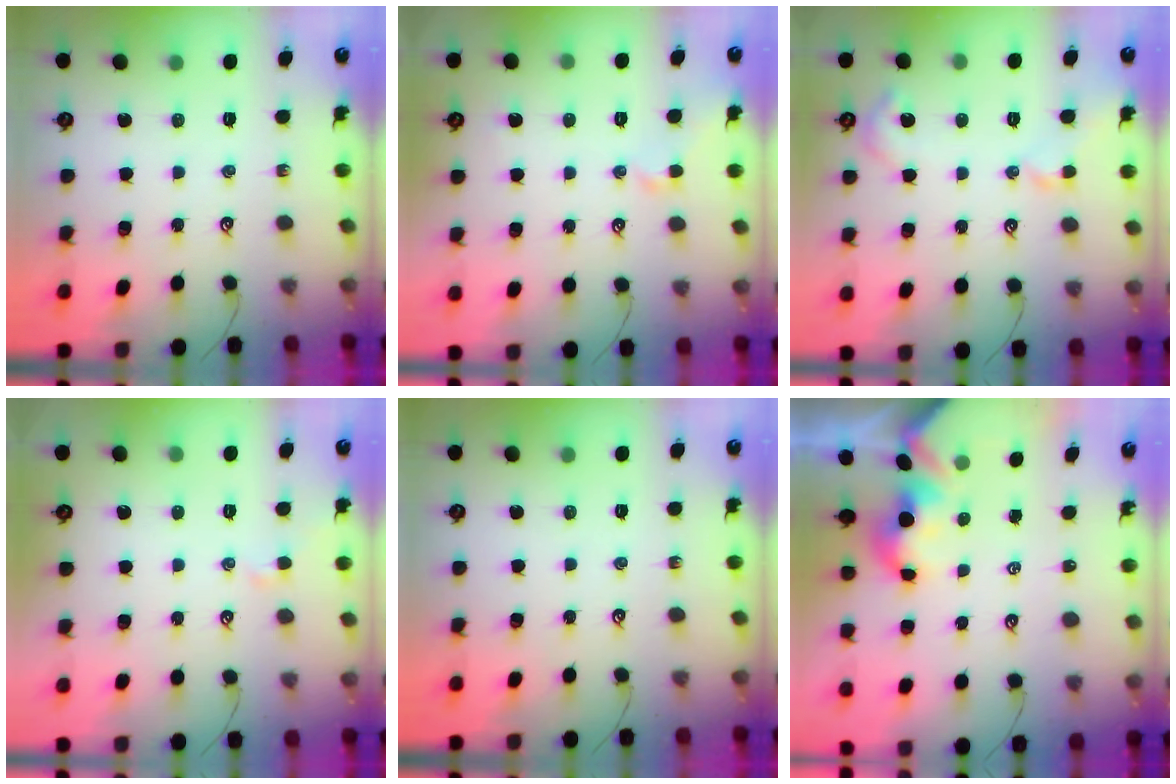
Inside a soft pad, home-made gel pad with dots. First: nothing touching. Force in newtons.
{"total": 0.9, "press": 0.8, "slide": 0.5}
{"total": 3.7, "press": 3.6, "slide": 0.9}
{"total": 0.9, "press": 0.8, "slide": 0.5}
{"total": 0.0}
{"total": 1.7, "press": 1.6, "slide": 0.2}